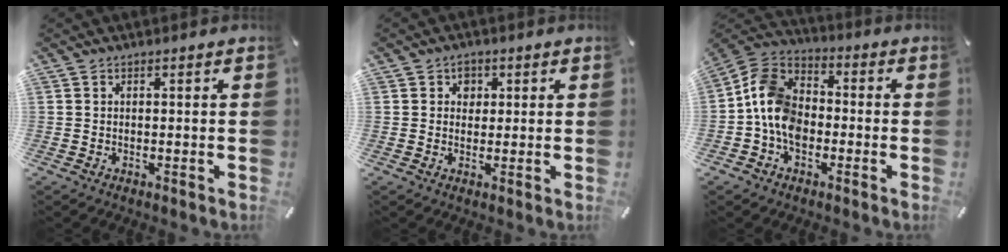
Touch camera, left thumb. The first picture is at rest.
{"total": 2.8, "force": [0.7, 2.5, 0.9], "torque": [0.002, -0.003, 0.006]}
{"total": 10.3, "force": [-2.9, 7.9, 5.8], "torque": [-0.137, 0.023, -0.056]}